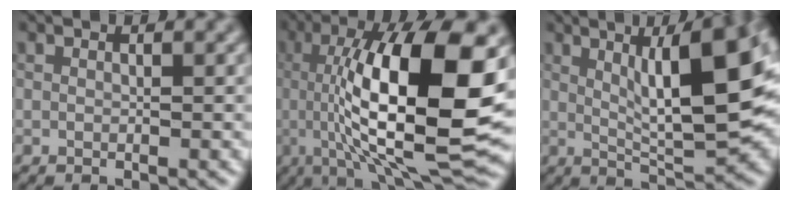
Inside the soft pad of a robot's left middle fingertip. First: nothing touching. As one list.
[{"total": 15.5, "force": [0.7, 4.5, 14.8], "torque": [-0.227, 0.003, 0.009]}, {"total": 10.3, "force": [2.5, 2.2, 9.7], "torque": [-0.135, 0.007, 0.043]}]